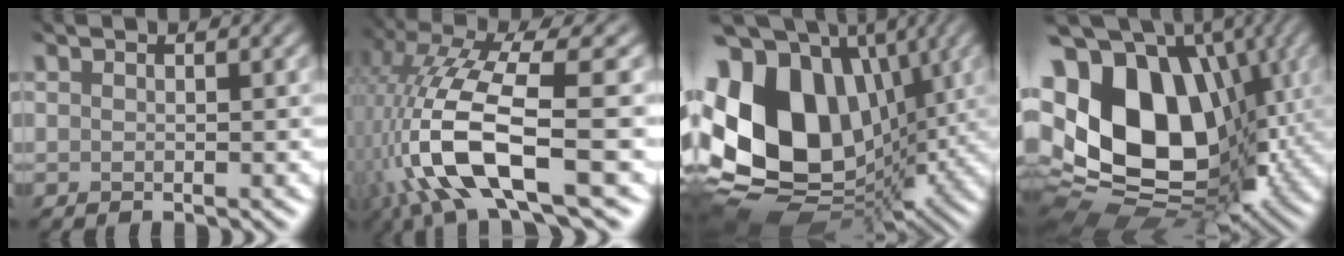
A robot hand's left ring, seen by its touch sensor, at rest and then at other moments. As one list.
[{"total": 11.2, "force": [-5.9, 2.8, 9.1], "torque": [-0.217, -0.015, -0.074]}, {"total": 15.9, "force": [-1.7, 12.0, 10.3], "torque": [-0.247, -0.017, 0.001]}, {"total": 16.0, "force": [-0.5, 12.0, 10.5], "torque": [-0.229, -0.032, 0.033]}]